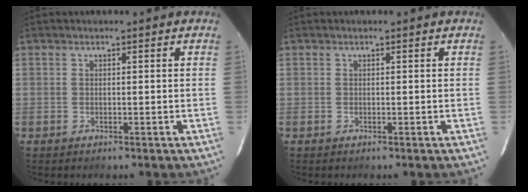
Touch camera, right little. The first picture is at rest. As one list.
[{"total": 0.0}]